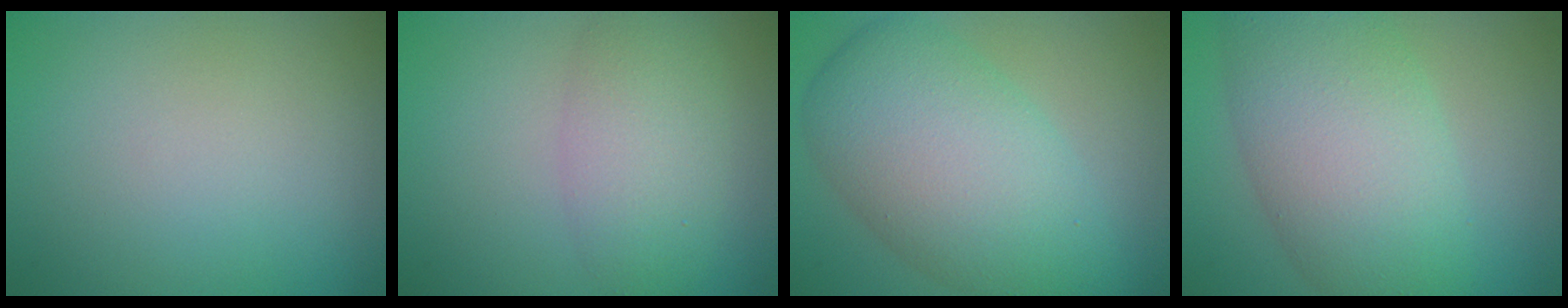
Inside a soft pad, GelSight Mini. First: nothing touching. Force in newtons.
{"total": 4.3, "press": 4.2, "slide": 0.2}
{"total": 8.6, "press": 8.6, "slide": 0.2}
{"total": 8.4, "press": 8.4, "slide": 0.1}